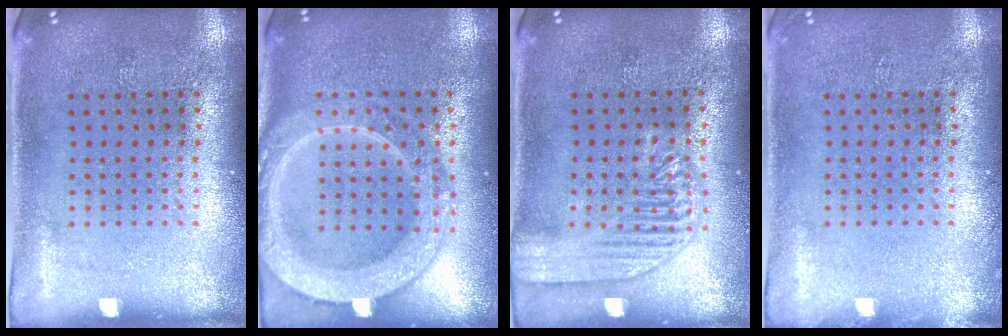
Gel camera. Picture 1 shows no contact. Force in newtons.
{"total": 4.0, "press": 4.0, "slide": 0.5}
{"total": 1.8, "press": 1.8, "slide": 0.3}
{"total": 0.6, "press": 0.6, "slide": 0.1}